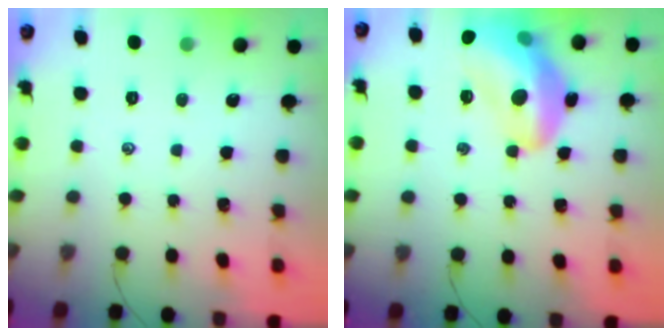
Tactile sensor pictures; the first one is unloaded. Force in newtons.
{"total": 18.0, "press": 17.8, "slide": 2.2}